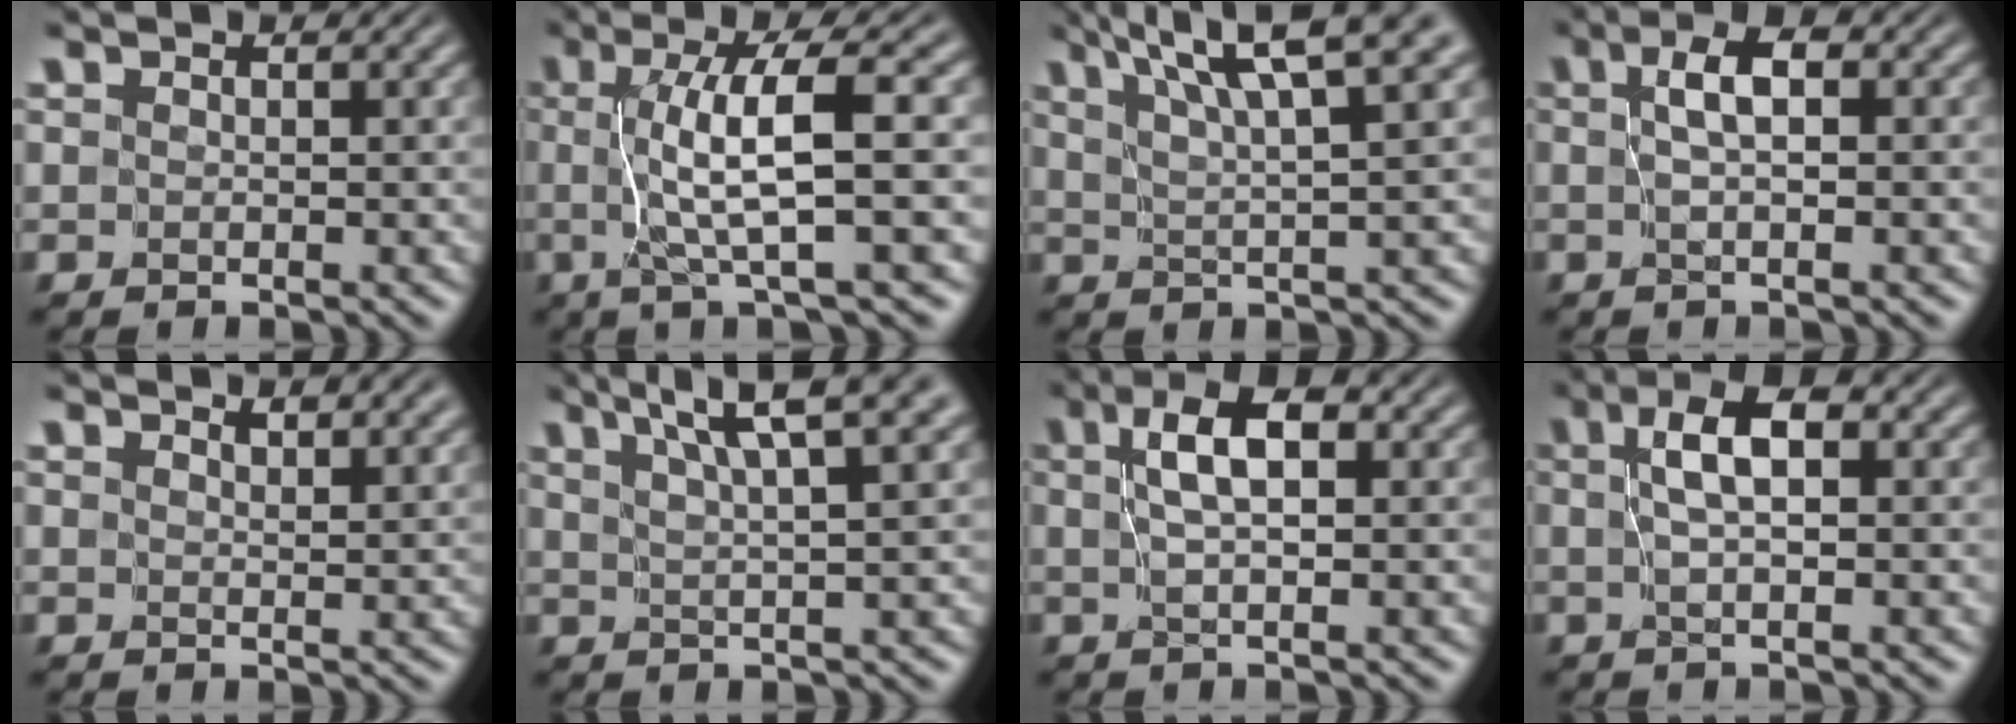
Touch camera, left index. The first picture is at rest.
{"total": 6.9, "force": [0.2, 0.9, 6.8], "torque": [-0.115, 0.010, 0.003]}
{"total": 7.7, "force": [5.0, 1.0, 5.8], "torque": [-0.083, 0.020, 0.076]}
{"total": 2.7, "force": [0.3, 0.2, 2.6], "torque": [-0.046, 0.009, 0.004]}
{"total": 2.5, "force": [2.2, 0.5, 0.9], "torque": [-0.022, -0.003, 0.037]}
{"total": 6.1, "force": [4.0, 0.5, 4.5], "torque": [-0.059, 0.017, 0.062]}
{"total": 3.9, "force": [0.9, 0.9, 3.7], "torque": [-0.061, 0.012, 0.012]}
{"total": 3.5, "force": [0.6, 0.6, 3.4], "torque": [-0.059, 0.011, 0.008]}